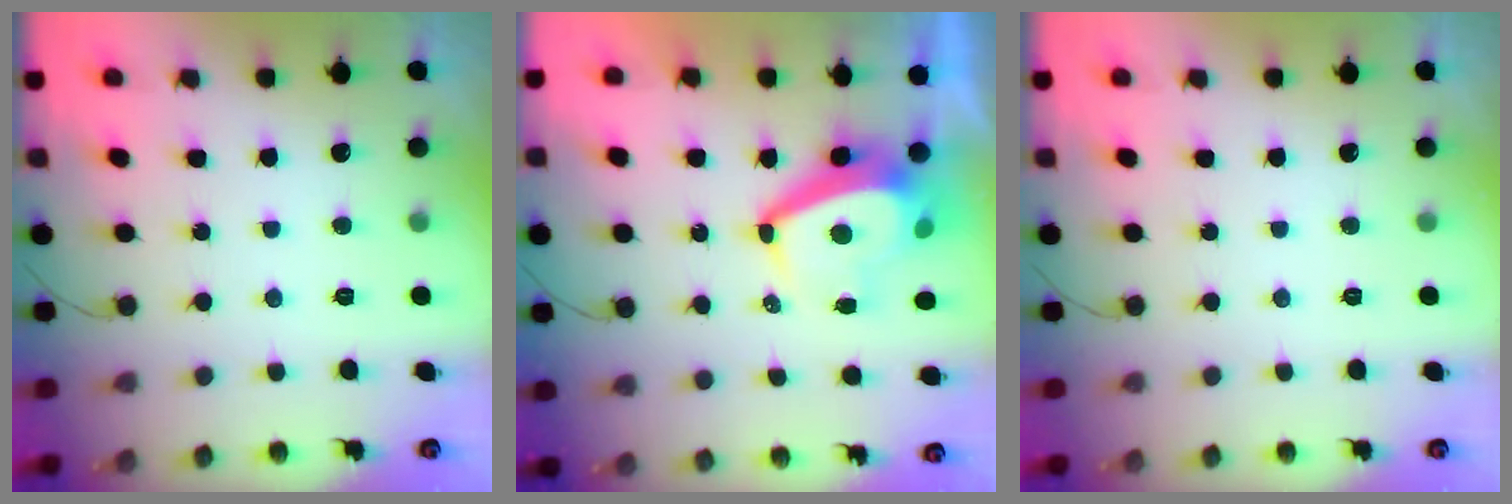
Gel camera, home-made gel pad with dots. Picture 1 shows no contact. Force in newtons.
{"total": 8.4, "press": 8.4, "slide": 0.9}
{"total": 0.0}